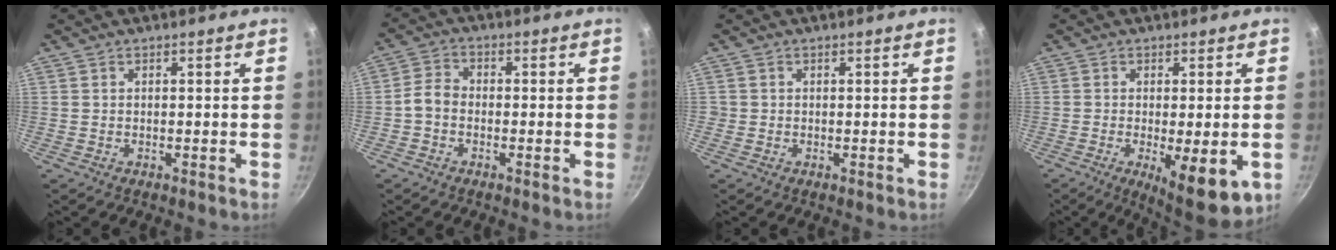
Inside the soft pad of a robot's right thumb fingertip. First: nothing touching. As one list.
[{"total": 4.4, "force": [-1.1, 3.3, 2.8], "torque": [-0.047, 0.017, -0.031]}, {"total": 0.6, "force": [-0.1, 0.6, 0.0], "torque": [0.003, 0.004, -0.002]}, {"total": 11.2, "force": [-3.6, 3.6, 10.0], "torque": [-0.138, -0.019, -0.042]}]